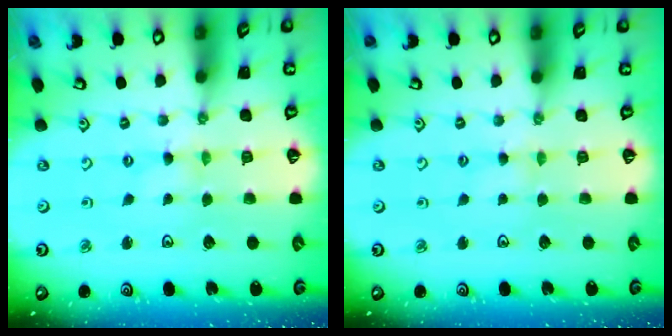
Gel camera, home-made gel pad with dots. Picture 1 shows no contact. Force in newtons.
{"total": 2.9, "press": 2.9, "slide": 0.3}